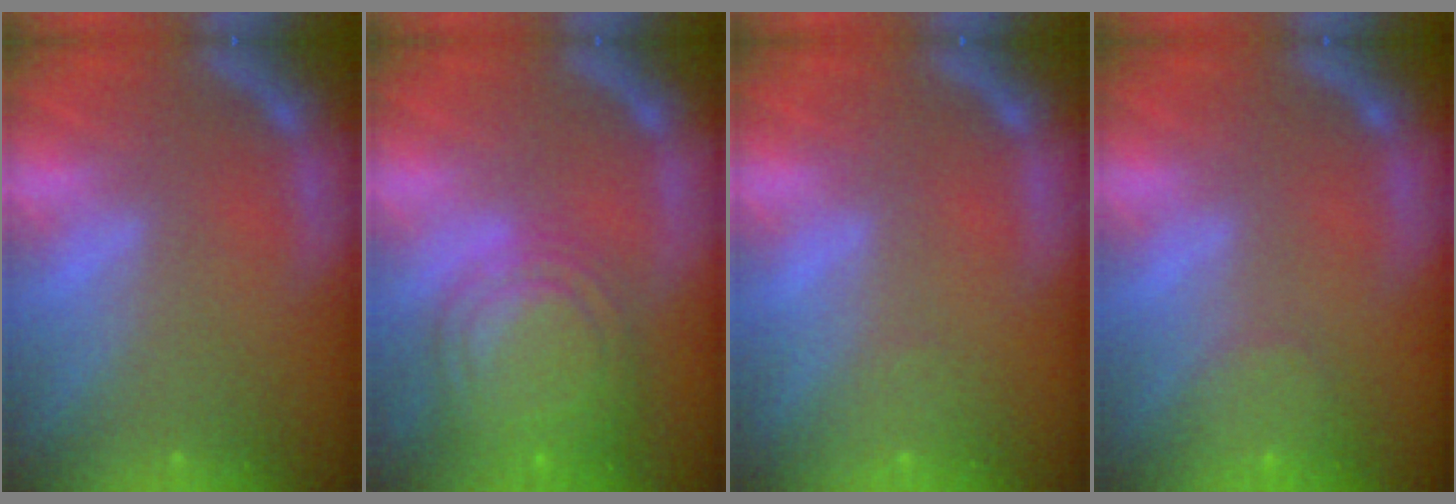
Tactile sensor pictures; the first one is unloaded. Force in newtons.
{"total": 9.5}
{"total": 1.0}
{"total": 2.4}